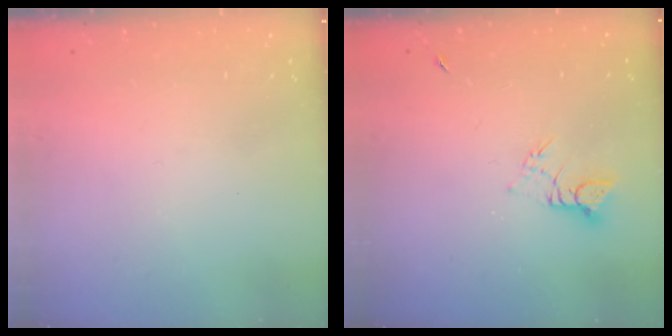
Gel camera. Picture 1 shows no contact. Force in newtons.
{"total": 4.3, "press": 4.3, "slide": 0.5}